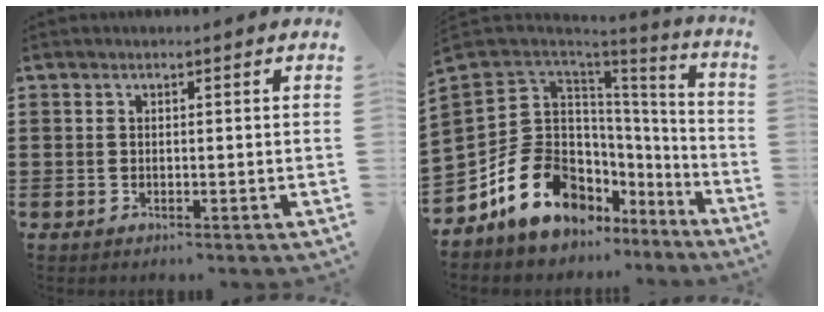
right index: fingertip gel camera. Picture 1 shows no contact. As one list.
[{"total": 15.8, "force": [-7.1, 11.0, 8.7], "torque": [-0.193, 0.012, -0.121]}]